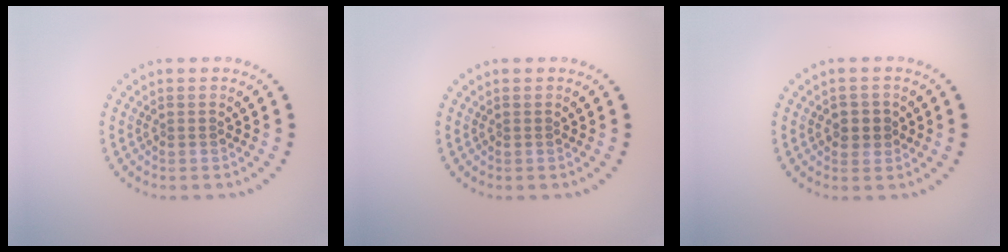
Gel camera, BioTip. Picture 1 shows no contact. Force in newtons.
{"total": 0.0}
{"total": 1.9, "press": 1.8, "slide": 0.6}